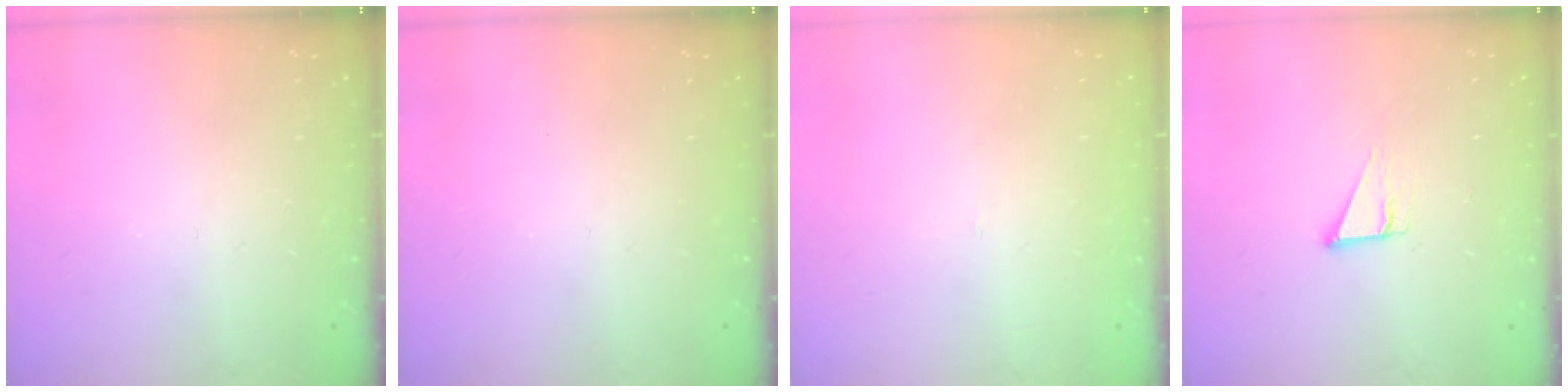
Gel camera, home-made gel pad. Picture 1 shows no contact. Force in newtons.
{"total": 0.0}
{"total": 1.5, "press": 1.5, "slide": 0.1}
{"total": 3.1, "press": 2.4, "slide": 1.9}